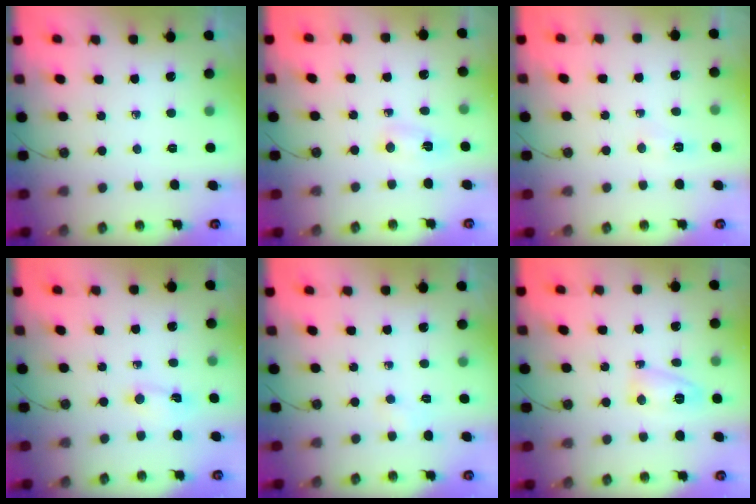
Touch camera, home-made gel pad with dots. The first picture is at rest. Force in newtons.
{"total": 2.9, "press": 1.6, "slide": 2.4}
{"total": 3.8, "press": 3.8, "slide": 0.5}
{"total": 1.1, "press": 1.0, "slide": 0.6}
{"total": 14.4, "press": 3.2, "slide": 14.0}
{"total": 4.8, "press": 4.6, "slide": 1.2}